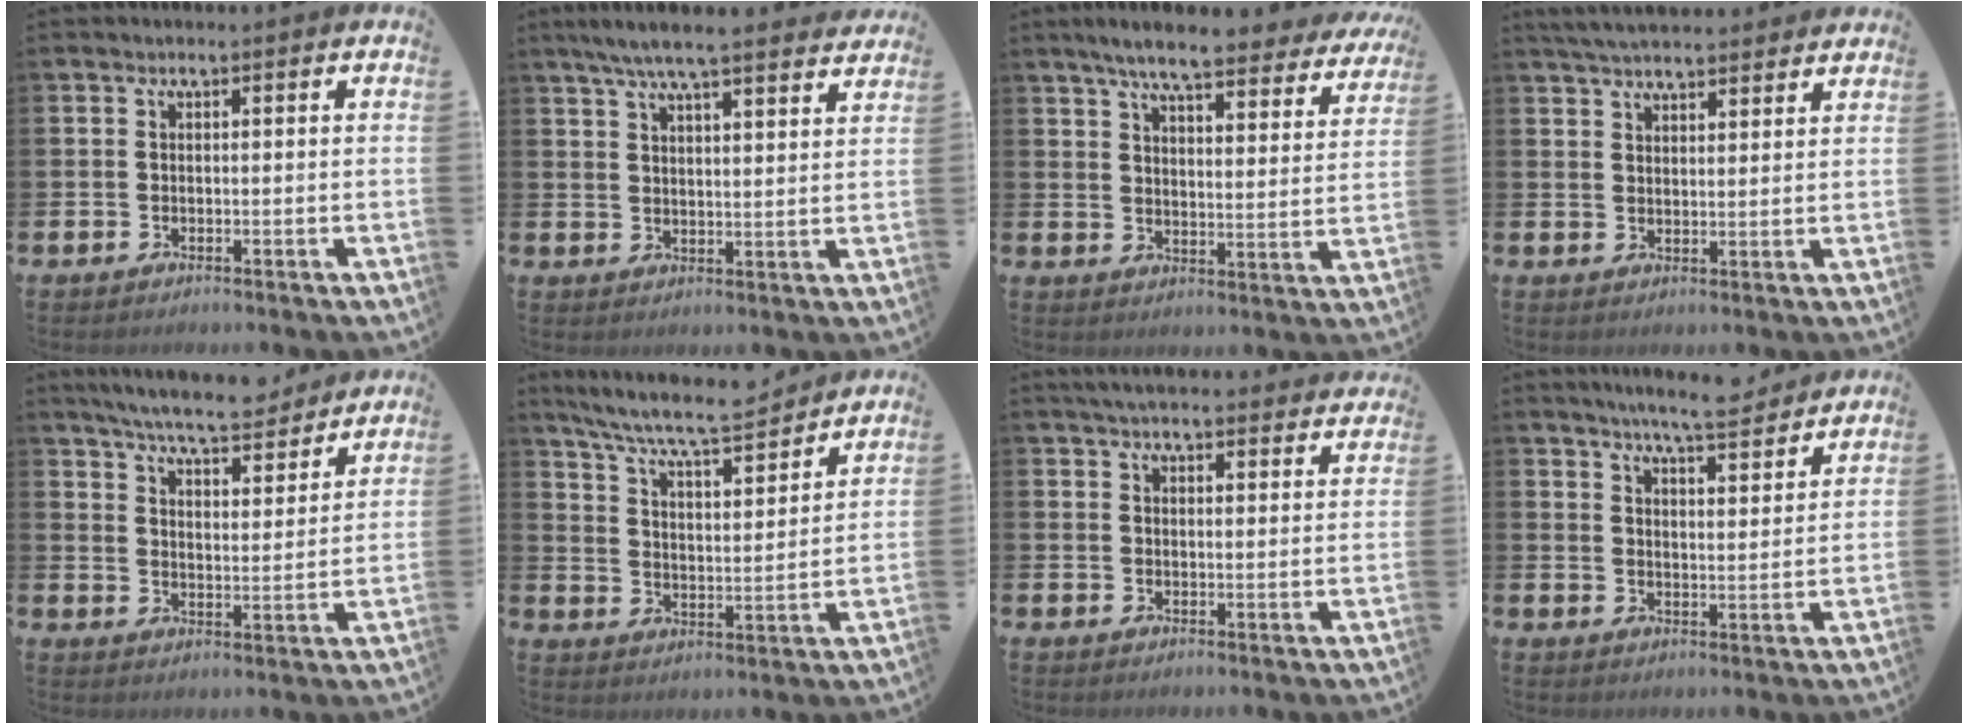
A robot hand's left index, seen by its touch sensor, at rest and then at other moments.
{"total": 6.8, "force": [6.3, 0.3, 2.5], "torque": [-0.062, -0.025, 0.112]}
{"total": 7.1, "force": [6.4, 0.7, 3.0], "torque": [-0.068, -0.040, 0.106]}
{"total": 4.4, "force": [4.4, 0.5, 0.7], "torque": [-0.021, -0.019, 0.079]}
{"total": 7.3, "force": [7.0, 0.5, 1.9], "torque": [-0.052, -0.046, 0.122]}
{"total": 8.5, "force": [7.9, 0.9, 2.8], "torque": [-0.074, -0.056, 0.136]}
{"total": 4.7, "force": [4.6, 0.5, 0.8], "torque": [-0.023, -0.023, 0.083]}
{"total": 6.7, "force": [6.5, -0.1, 1.5], "torque": [-0.031, -0.041, 0.113]}